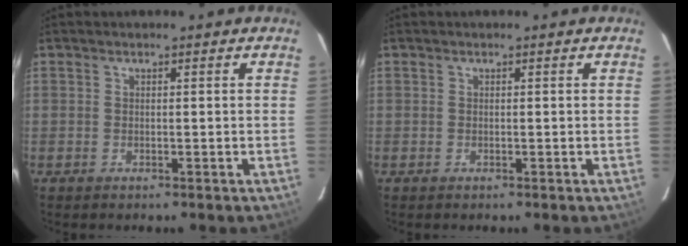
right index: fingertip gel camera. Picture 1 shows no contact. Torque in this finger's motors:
{"motor_torque": [-0.06, -0.06, 0.03, 0.01]}